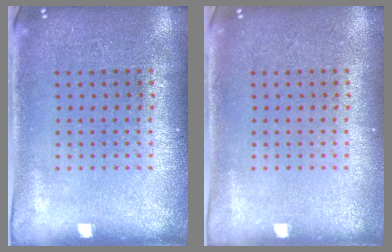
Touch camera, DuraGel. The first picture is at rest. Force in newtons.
{"total": 0.0}